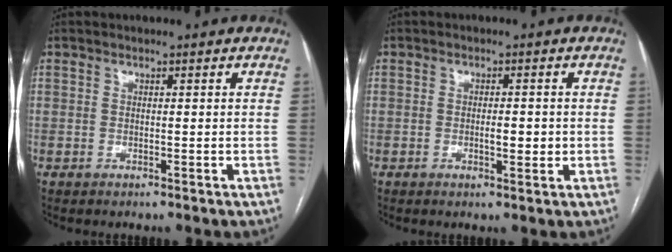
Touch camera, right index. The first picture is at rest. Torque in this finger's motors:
{"motor_torque": [0.55, 0.01, 0.15, 0.05]}